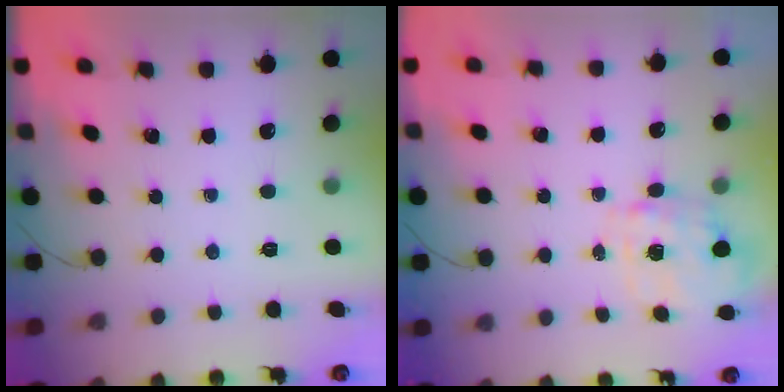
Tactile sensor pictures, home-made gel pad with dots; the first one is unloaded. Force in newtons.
{"total": 4.0, "press": 3.9, "slide": 0.8}